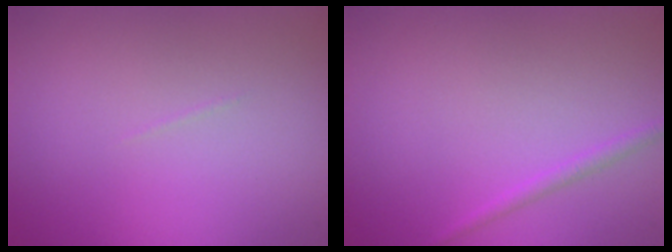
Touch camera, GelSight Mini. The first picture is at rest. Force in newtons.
{"total": 0.9, "press": 0.9, "slide": 0.1}